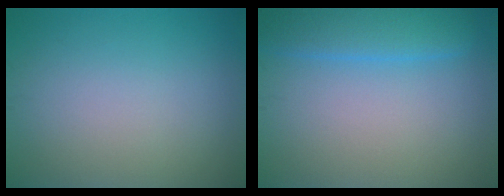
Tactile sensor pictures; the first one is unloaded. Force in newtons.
{"total": 4.1, "press": 4.1, "slide": 0.2}